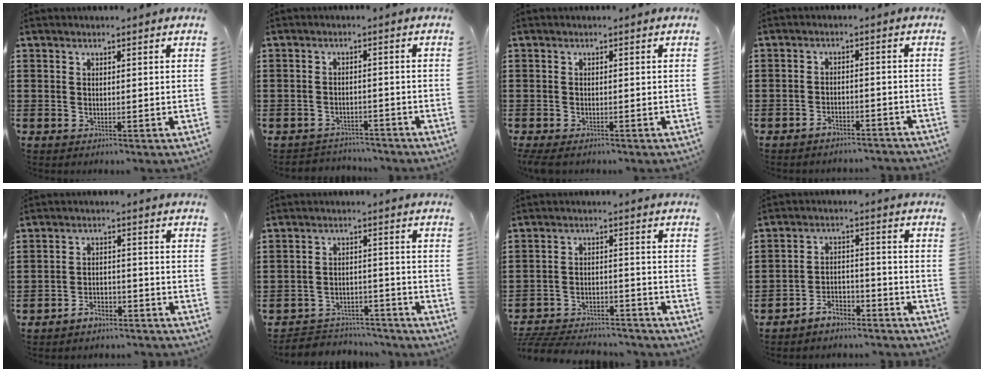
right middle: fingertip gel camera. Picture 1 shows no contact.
{"total": 2.5, "force": [-2.5, 0.5, -0.2], "torque": [-0.004, 0.000, -0.055]}
{"total": 0.9, "force": [-0.8, 0.3, 0.4], "torque": [-0.010, -0.004, -0.014]}
{"total": 2.7, "force": [-2.6, 0.5, 0.3], "torque": [-0.012, 0.003, -0.054]}
{"total": 3.7, "force": [-3.6, 0.7, 0.3], "torque": [-0.010, 0.006, -0.074]}
{"total": 4.2, "force": [-4.1, 1.1, 0.0], "torque": [-0.005, 0.007, -0.088]}
{"total": 6.0, "force": [-5.9, 0.7, 1.0], "torque": [-0.023, 0.009, -0.120]}
{"total": 4.9, "force": [-4.8, 0.9, 0.3], "torque": [-0.009, 0.009, -0.099]}